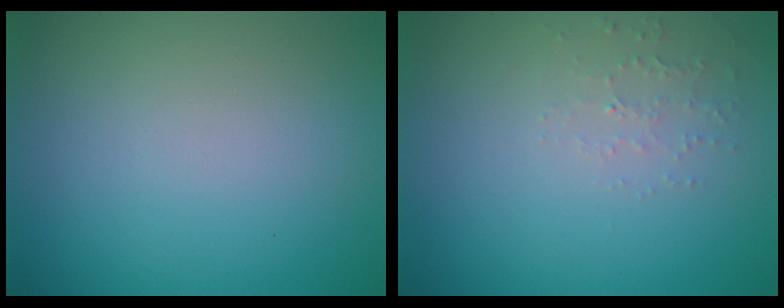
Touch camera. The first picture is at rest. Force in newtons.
{"total": 1.3, "press": 1.3, "slide": 0.4}